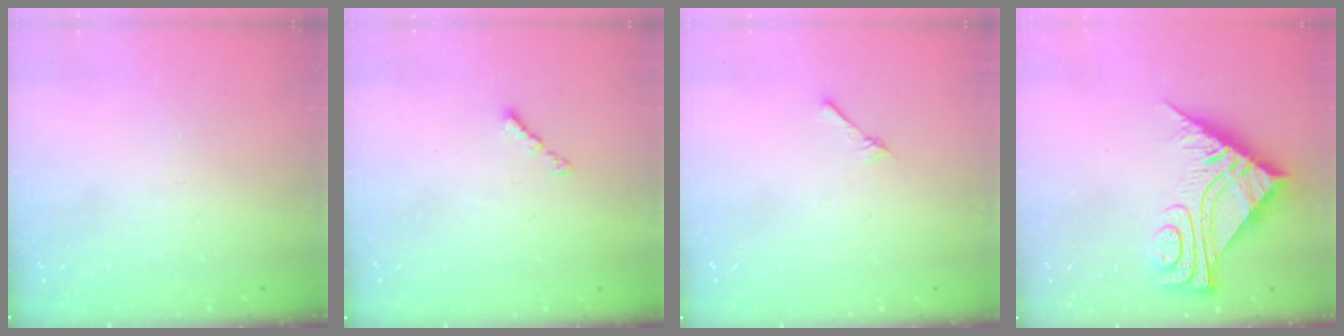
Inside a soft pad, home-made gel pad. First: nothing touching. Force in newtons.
{"total": 1.1, "press": 1.0, "slide": 0.4}
{"total": 2.4, "press": 2.4, "slide": 0.3}
{"total": 11.4, "press": 11.4, "slide": 1.1}